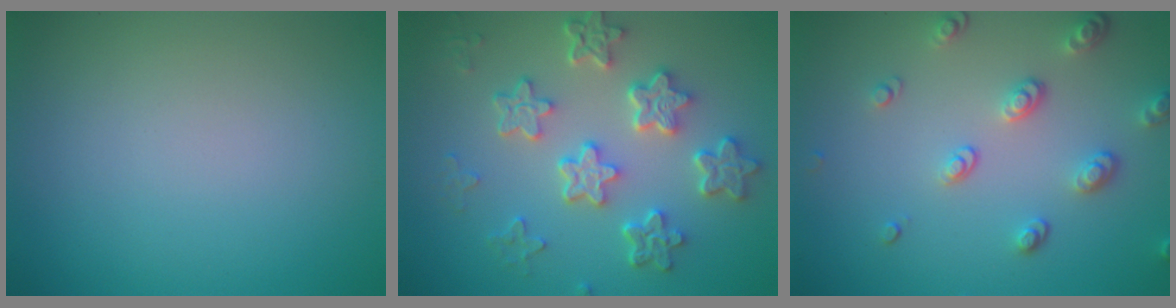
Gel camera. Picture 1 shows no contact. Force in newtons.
{"total": 6.1, "press": 4.7, "slide": 3.8}
{"total": 3.2, "press": 2.8, "slide": 1.7}